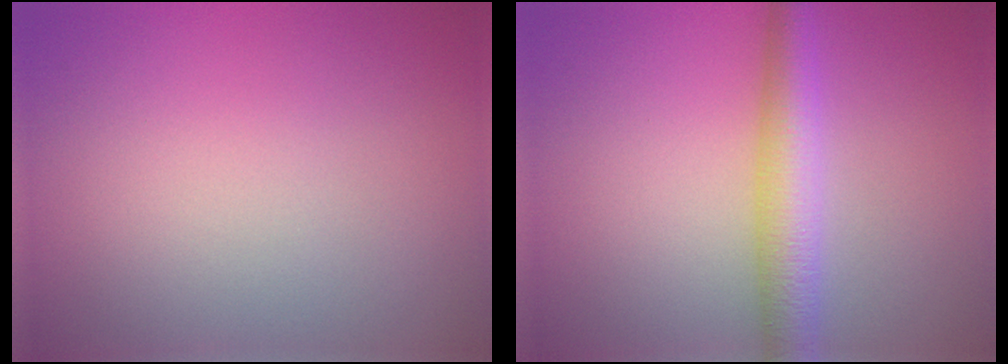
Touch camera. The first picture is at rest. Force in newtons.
{"total": 4.3, "press": 4.3, "slide": 0.0}